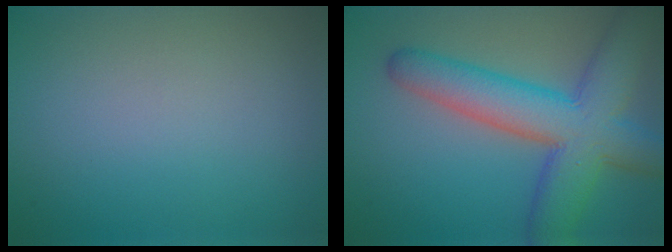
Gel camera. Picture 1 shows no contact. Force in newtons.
{"total": 9.1, "press": 9.1, "slide": 0.3}